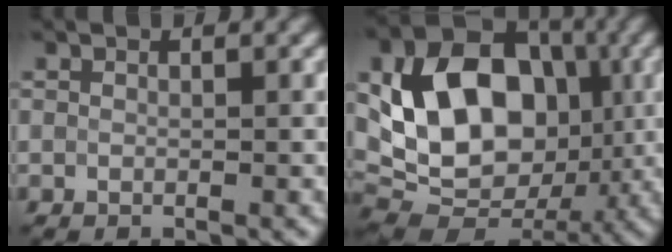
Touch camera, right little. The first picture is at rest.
{"total": 13.6, "force": [1.2, 9.9, 9.2], "torque": [-0.159, 0.010, 0.015]}